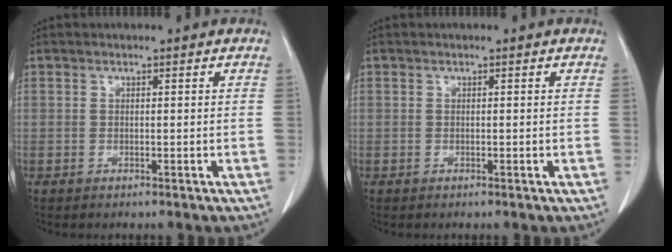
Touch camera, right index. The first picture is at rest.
{"total": 0.0}